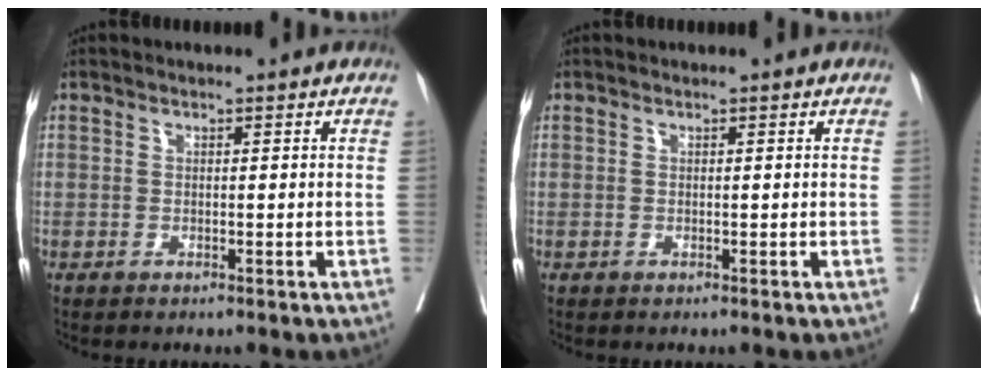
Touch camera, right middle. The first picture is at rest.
{"total": 0.0}